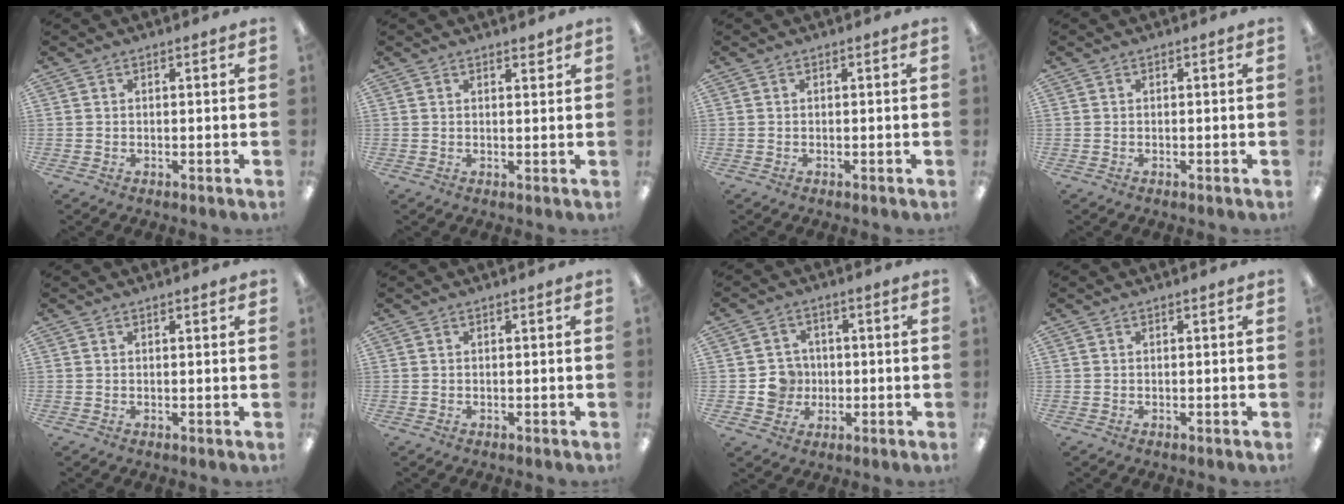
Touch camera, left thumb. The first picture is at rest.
{"total": 1.6, "force": [1.4, 0.4, 0.6], "torque": [-0.006, -0.005, 0.024]}
{"total": 0.0}
{"total": 0.0}
{"total": 0.8, "force": [0.6, 0.1, 0.5], "torque": [-0.003, -0.003, 0.008]}
{"total": 0.0}
{"total": 6.3, "force": [-0.7, 6.0, 1.5], "torque": [-0.023, 0.011, -0.007]}
{"total": 0.0}